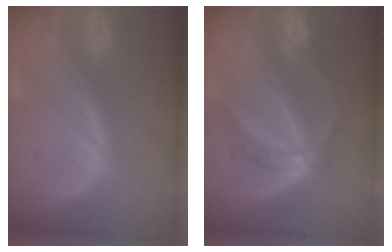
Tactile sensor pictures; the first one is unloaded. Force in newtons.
{"total": 5.0, "press": 4.8, "slide": 1.5}